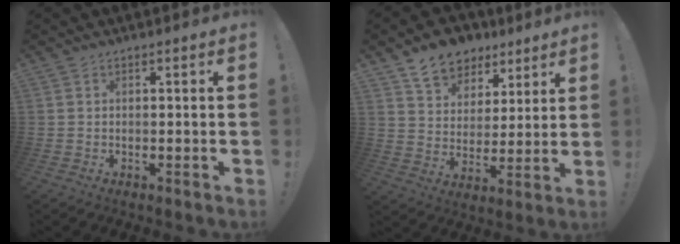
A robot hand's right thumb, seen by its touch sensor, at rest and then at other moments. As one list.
[{"total": 11.1, "force": [8.1, 7.1, 2.7], "torque": [-0.047, -0.057, 0.156]}]